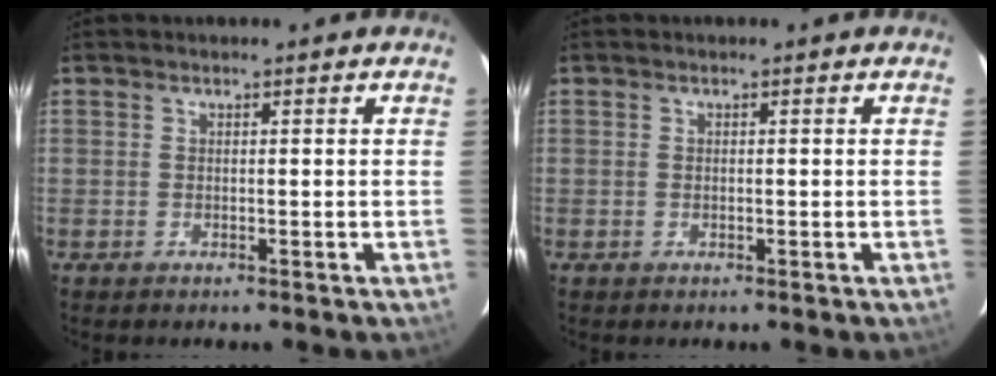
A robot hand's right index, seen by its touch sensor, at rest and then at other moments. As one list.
[{"total": 0.0}]